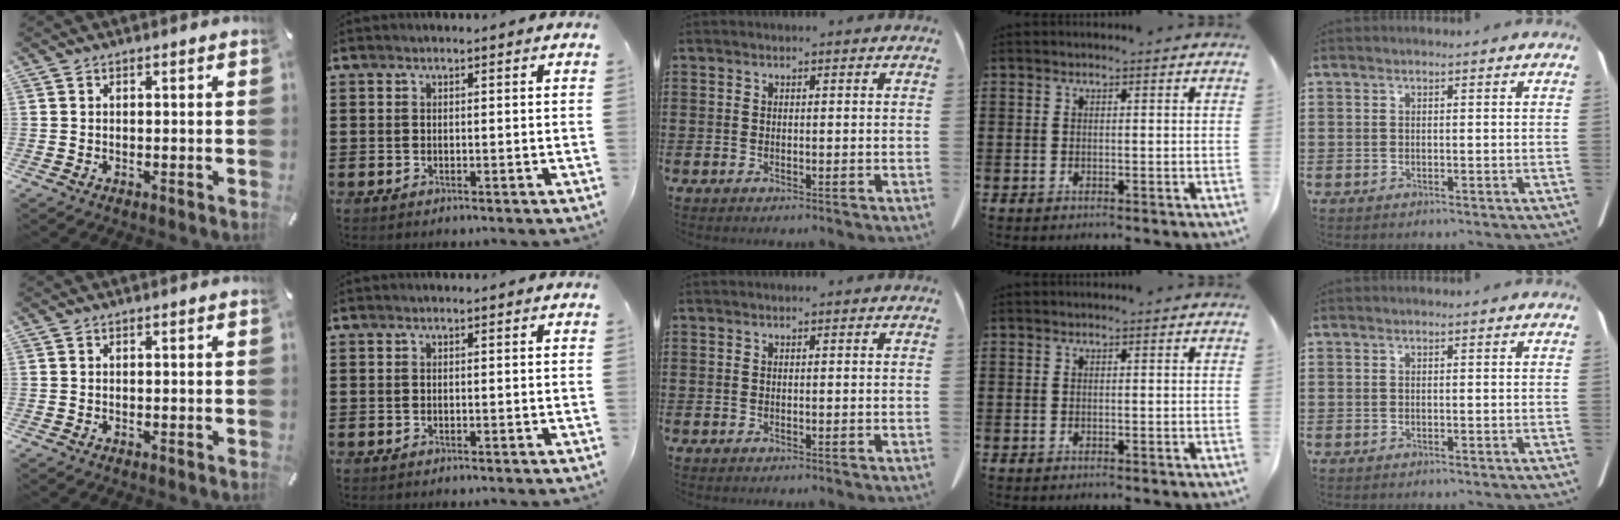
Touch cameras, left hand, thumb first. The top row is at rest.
{}